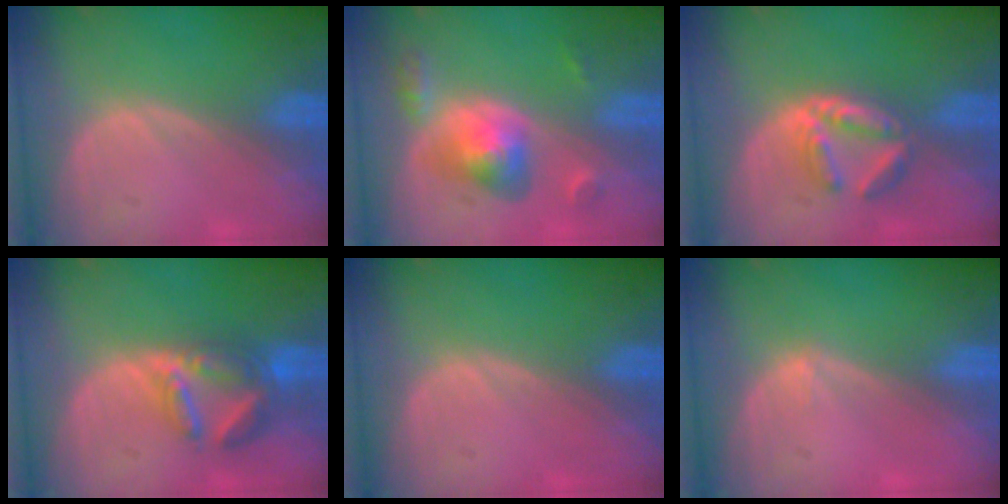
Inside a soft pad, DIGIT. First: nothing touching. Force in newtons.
{"total": 6.3, "press": 5.7, "slide": 2.5}
{"total": 5.1, "press": 4.9, "slide": 1.3}
{"total": 7.2, "press": 6.3, "slide": 3.5}
{"total": 0.0}
{"total": 0.6, "press": 0.4, "slide": 0.5}